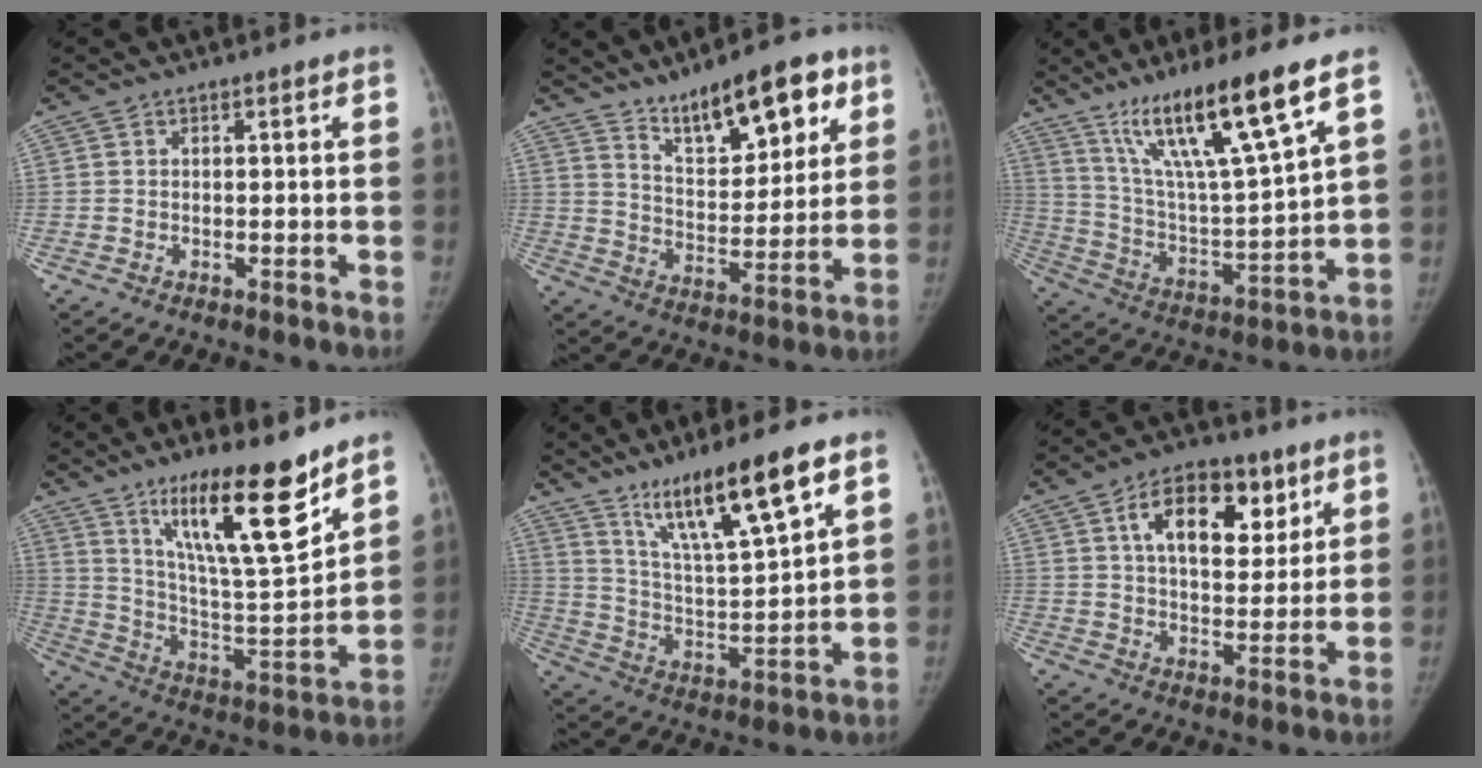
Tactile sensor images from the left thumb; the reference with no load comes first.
{"total": 15.2, "force": [9.4, 5.9, 10.4], "torque": [-0.122, -0.046, 0.160]}
{"total": 19.1, "force": [12.1, 1.4, 14.7], "torque": [-0.248, -0.056, 0.222]}
{"total": 20.1, "force": [13.1, 3.9, 14.7], "torque": [-0.215, -0.084, 0.229]}
{"total": 16.9, "force": [10.8, 2.4, 12.8], "torque": [-0.213, -0.055, 0.201]}
{"total": 14.6, "force": [6.4, 8.3, 10.2], "torque": [-0.119, -0.015, 0.106]}